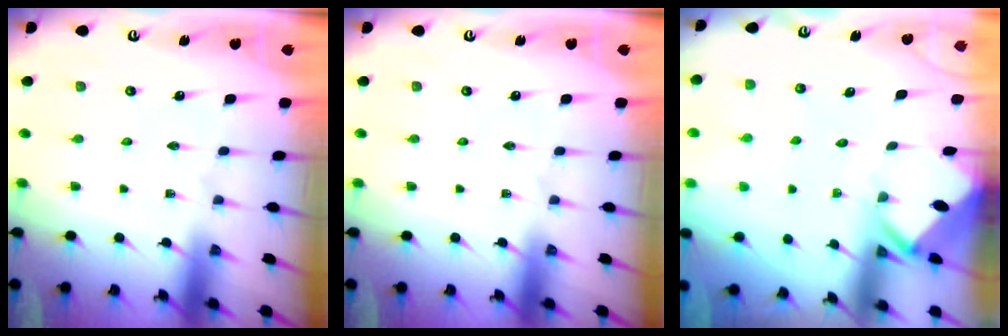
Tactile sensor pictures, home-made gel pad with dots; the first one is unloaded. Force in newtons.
{"total": 0.0}
{"total": 3.2, "press": 3.2, "slide": 0.2}